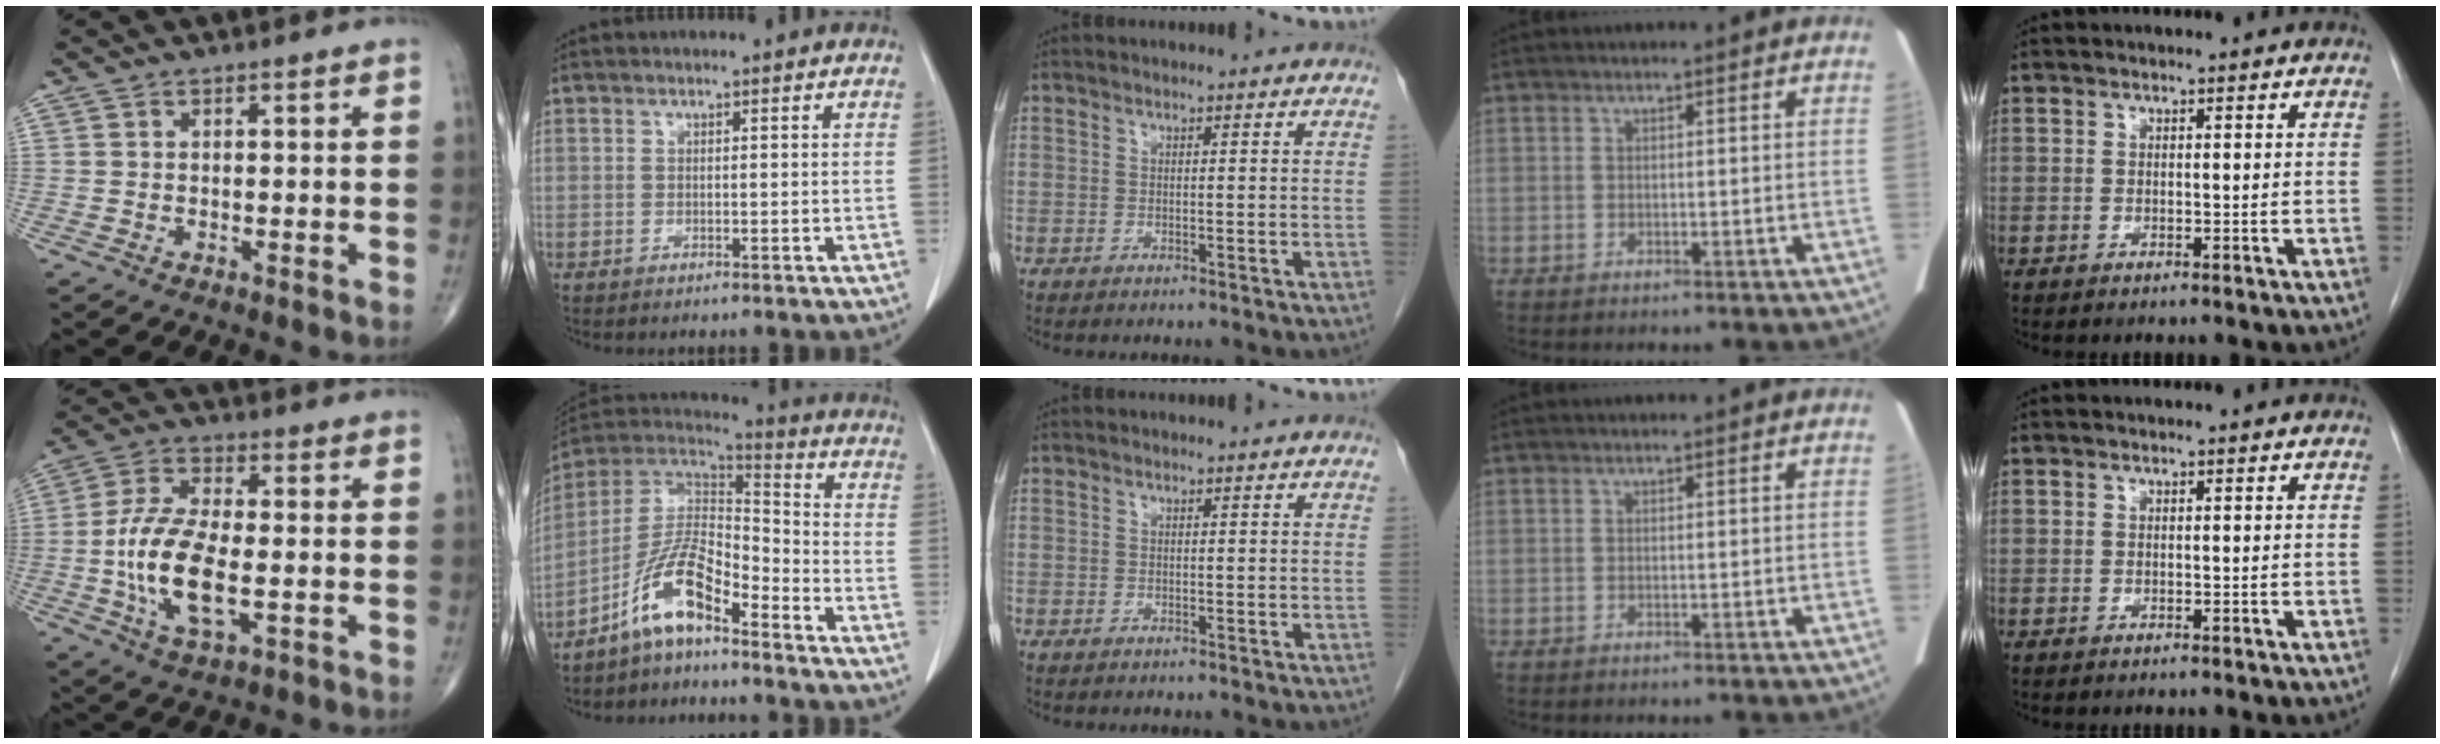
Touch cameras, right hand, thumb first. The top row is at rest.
{"thumb": {"total": 14.5, "force": [-2.6, 6.4, 12.7], "torque": [-0.256, 0.007, -0.047]}, "index": {"total": 10.7, "force": [-7.2, 3.0, 7.3], "torque": [-0.149, 0.027, -0.139]}}